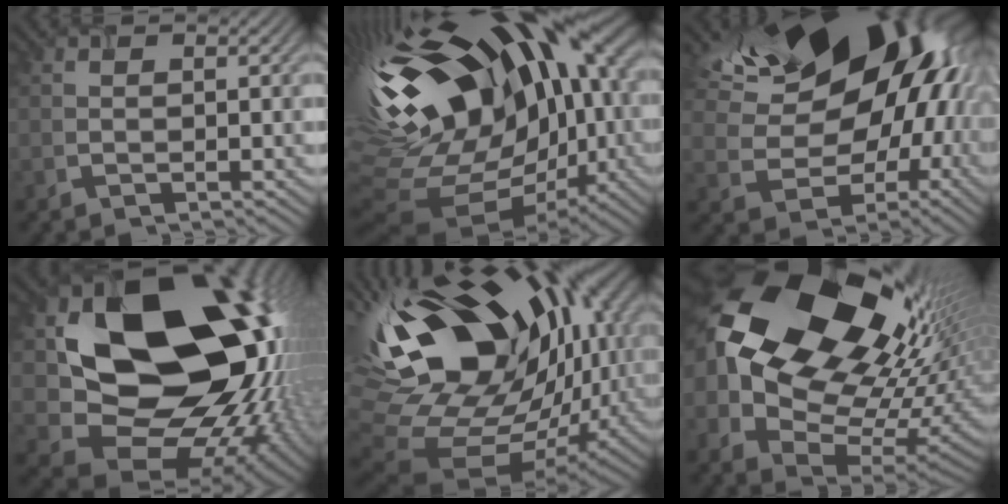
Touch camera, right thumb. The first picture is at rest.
{"total": 22.6, "force": [2.1, 12.8, 18.6], "torque": [-0.353, -0.034, 0.034]}
{"total": 20.2, "force": [6.9, 13.6, 13.3], "torque": [-0.204, 0.028, 0.125]}
{"total": 21.9, "force": [4.6, 16.6, 13.4], "torque": [-0.244, -0.046, 0.123]}
{"total": 23.3, "force": [4.4, 14.2, 18.0], "torque": [-0.342, -0.045, 0.092]}
{"total": 22.0, "force": [7.4, 14.1, 15.1], "torque": [-0.320, -0.004, 0.155]}